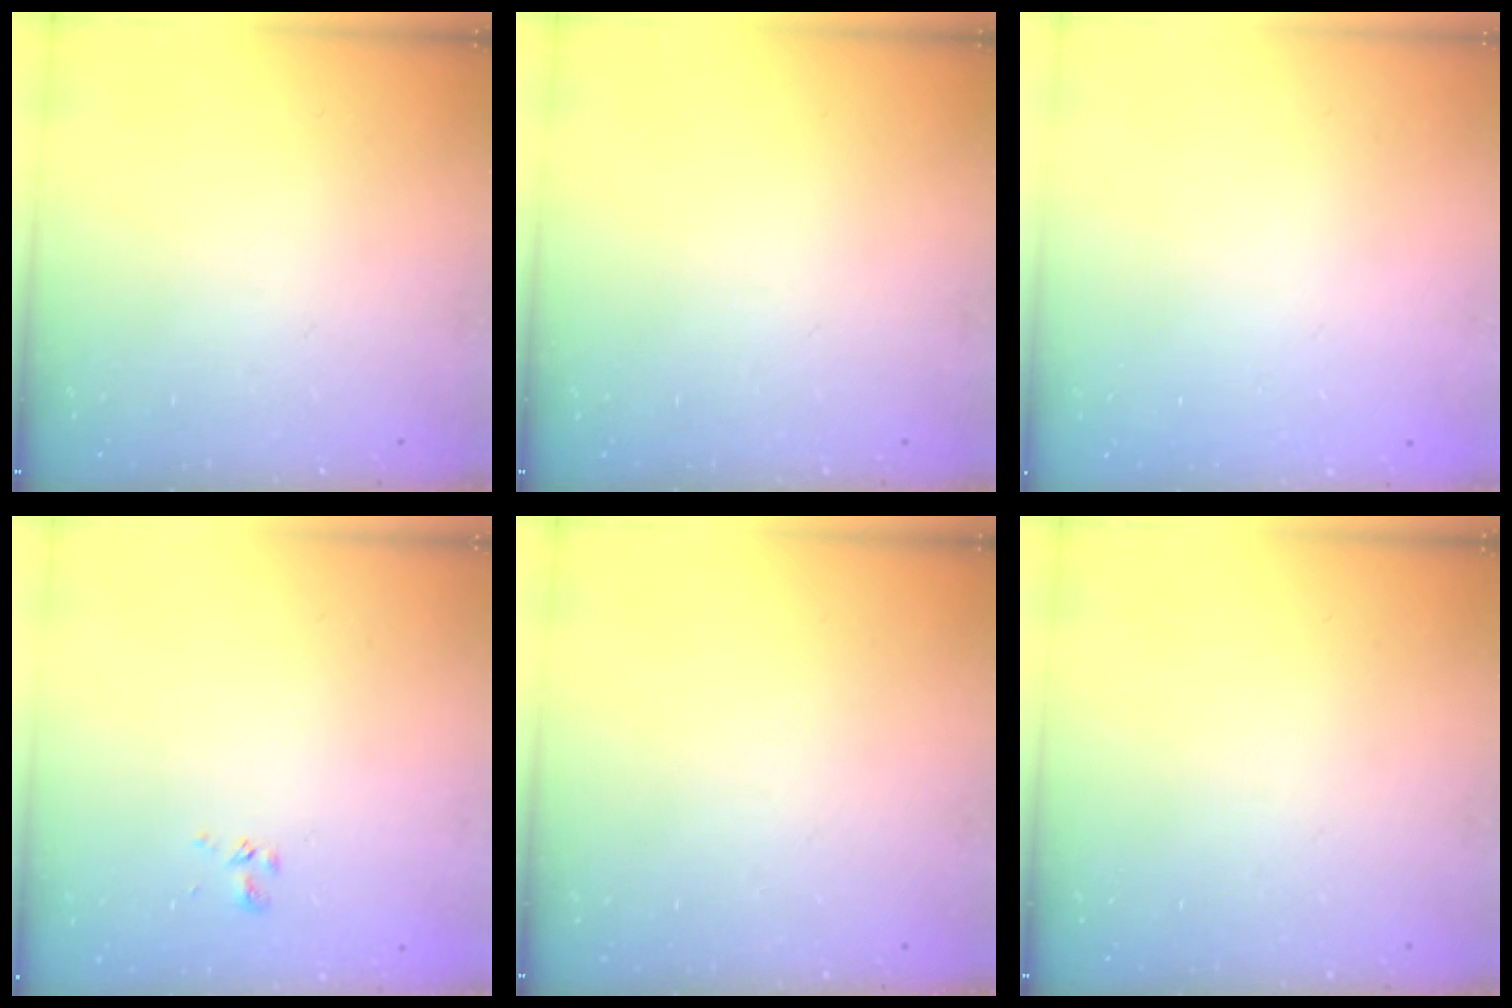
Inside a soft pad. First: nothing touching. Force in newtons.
{"total": 0.0}
{"total": 1.7, "press": 1.7, "slide": 0.2}
{"total": 1.7, "press": 1.5, "slide": 0.8}
{"total": 0.0}
{"total": 0.0}